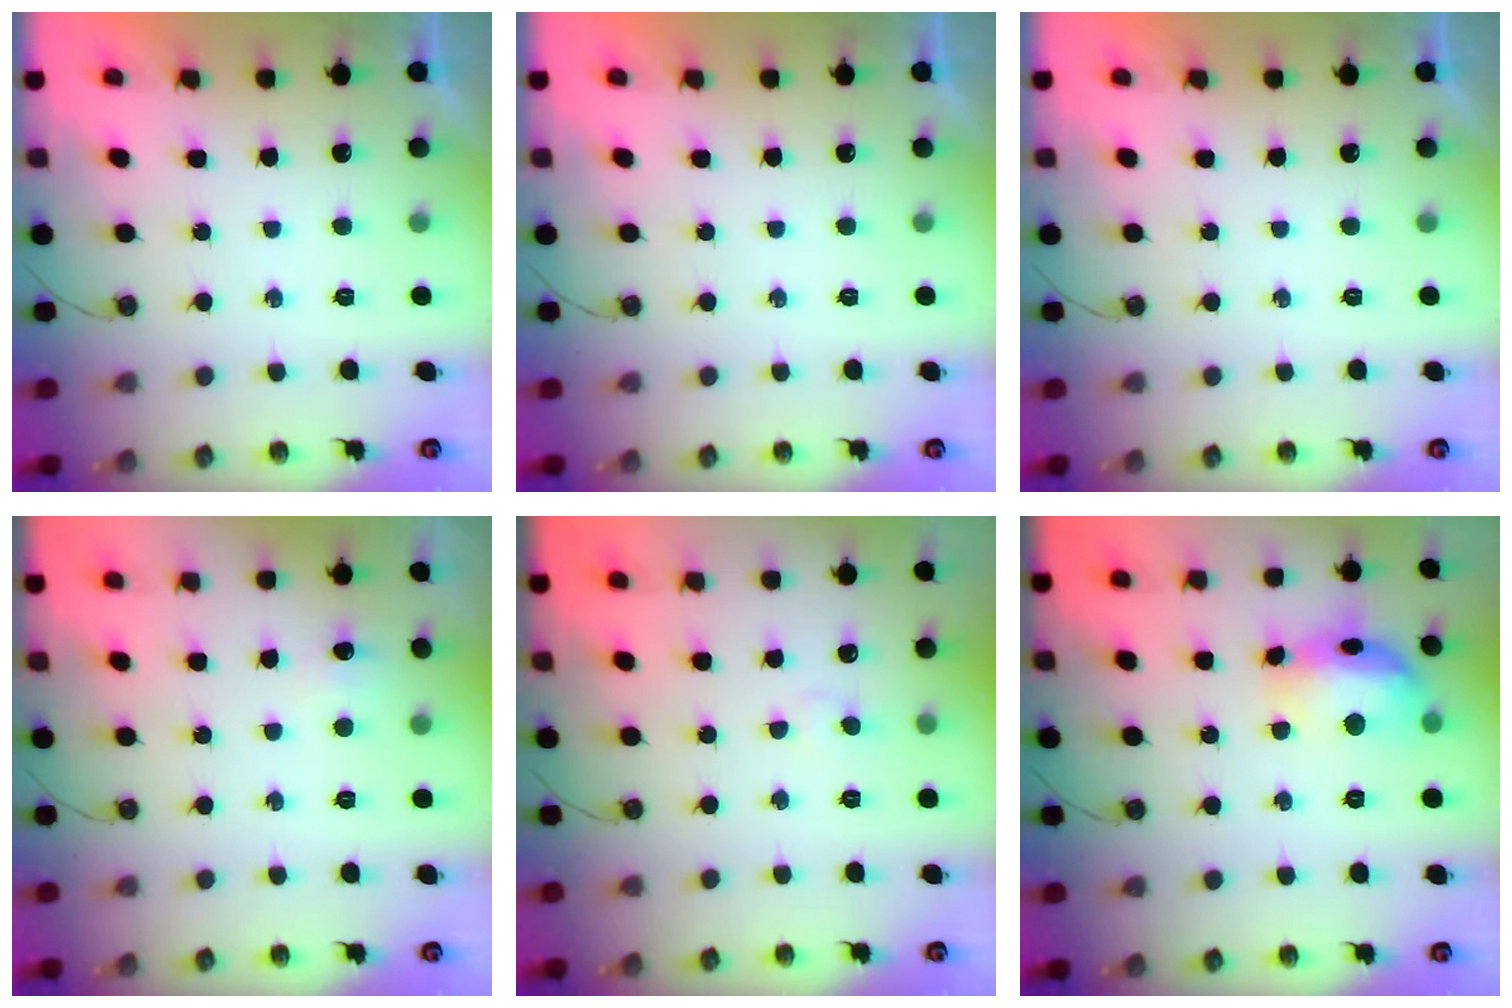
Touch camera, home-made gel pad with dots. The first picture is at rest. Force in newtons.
{"total": 0.0}
{"total": 0.0}
{"total": 11.1, "press": 3.6, "slide": 10.5}
{"total": 3.0, "press": 3.0, "slide": 0.4}
{"total": 15.0, "press": 15.0, "slide": 1.3}